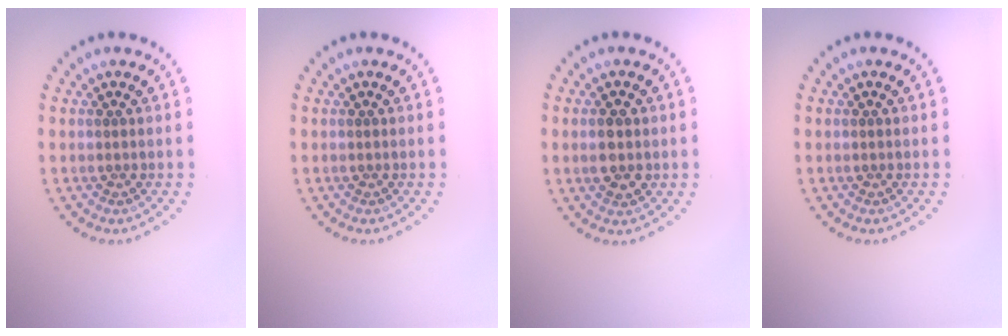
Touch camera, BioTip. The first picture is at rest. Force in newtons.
{"total": 0.0}
{"total": 3.1, "press": 3.1, "slide": 0.4}
{"total": 0.0}